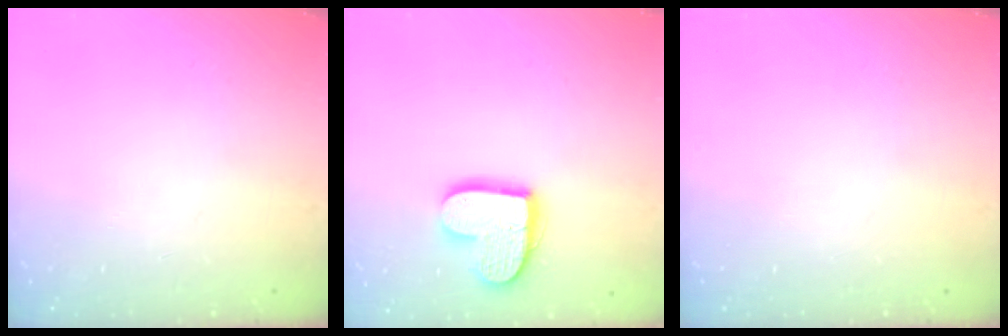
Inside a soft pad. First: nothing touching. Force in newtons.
{"total": 13.2, "press": 13.1, "slide": 0.7}
{"total": 0.0}